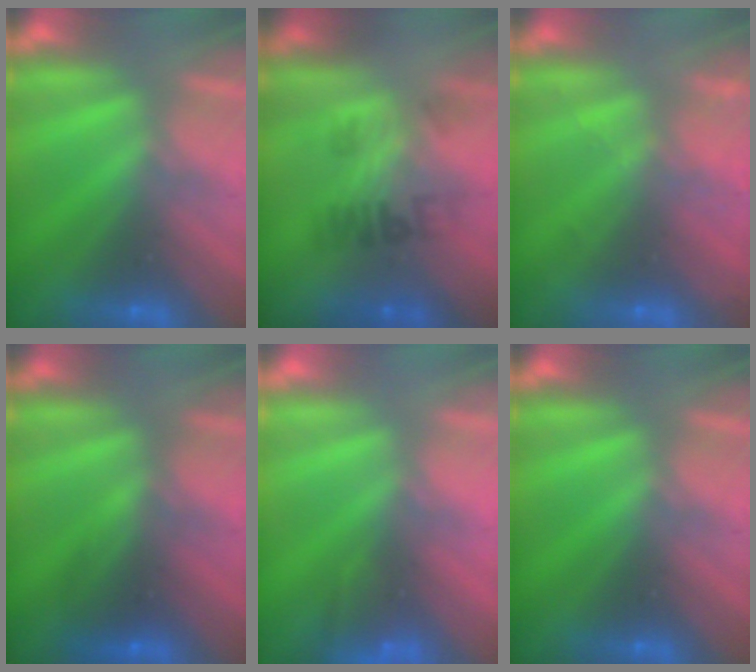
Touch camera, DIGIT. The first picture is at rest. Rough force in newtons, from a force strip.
{"total": 2.3}
{"total": 2.1}
{"total": 2.8}
{"total": 4.7}
{"total": 0.0}